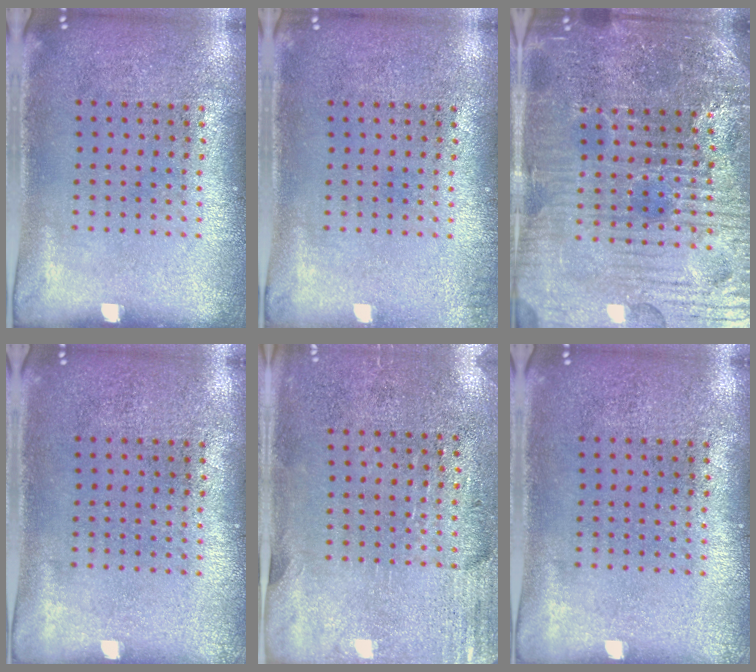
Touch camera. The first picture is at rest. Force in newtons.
{"total": 0.8, "press": 0.8, "slide": 0.0}
{"total": 5.8, "press": 5.4, "slide": 2.0}
{"total": 0.0}
{"total": 2.8, "press": 2.5, "slide": 1.4}
{"total": 0.0}